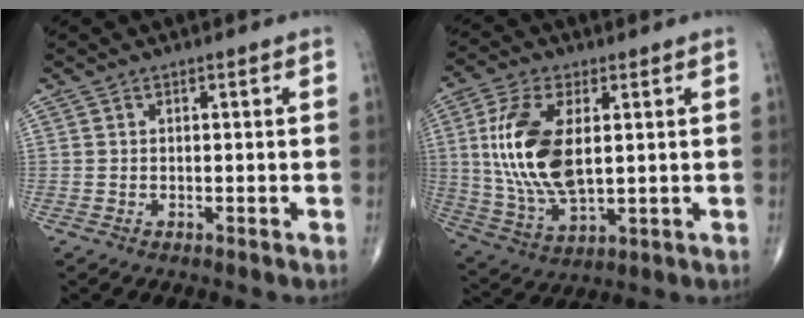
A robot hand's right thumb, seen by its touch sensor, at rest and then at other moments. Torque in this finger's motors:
{"motor_torque": [-0.23, 2.69, 1.40, 0.36, 0.55]}